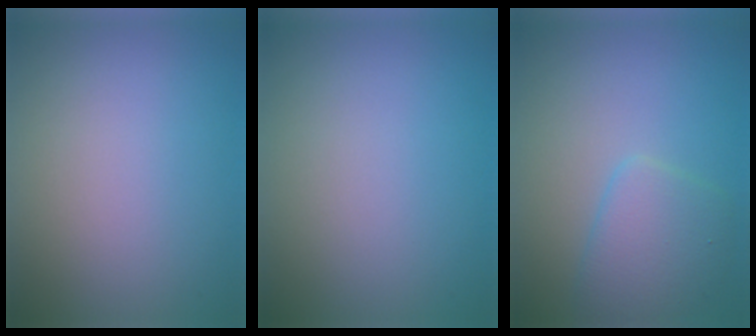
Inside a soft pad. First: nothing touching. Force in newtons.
{"total": 0.0}
{"total": 3.5, "press": 3.5, "slide": 0.1}